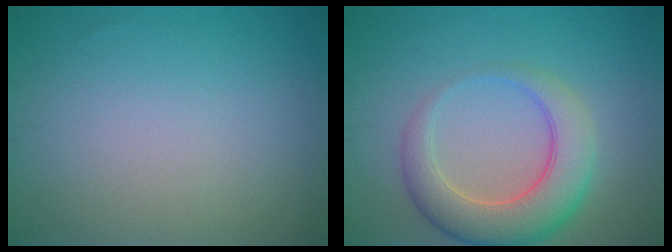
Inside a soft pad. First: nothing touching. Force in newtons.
{"total": 6.4, "press": 6.4, "slide": 0.2}